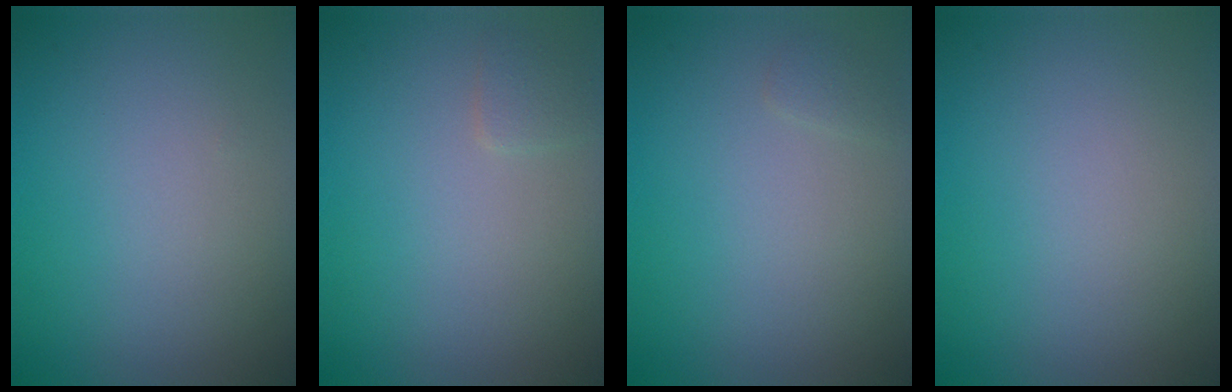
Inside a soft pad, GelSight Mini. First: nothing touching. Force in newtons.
{"total": 0.9, "press": 0.9, "slide": 0.1}
{"total": 0.6, "press": 0.6, "slide": 0.0}
{"total": 0.0}